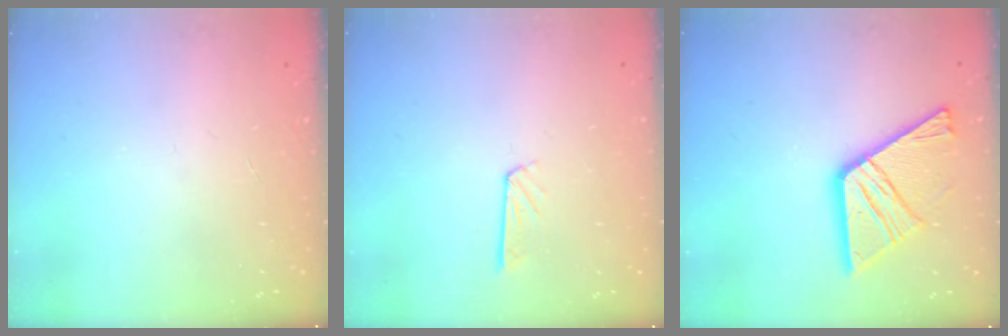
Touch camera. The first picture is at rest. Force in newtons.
{"total": 4.4, "press": 4.4, "slide": 0.3}
{"total": 18.0, "press": 17.9, "slide": 1.8}